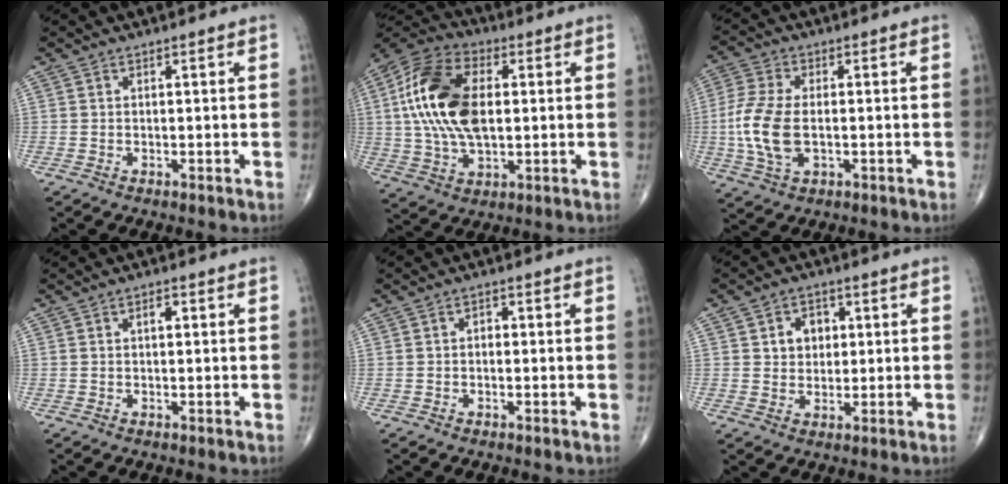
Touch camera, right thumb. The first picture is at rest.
{"total": 18.8, "force": [2.1, 10.5, 15.4], "torque": [-0.310, 0.011, 0.034]}
{"total": 10.6, "force": [-1.1, 5.8, 8.8], "torque": [-0.202, 0.003, -0.023]}
{"total": 1.6, "force": [0.4, 0.8, 1.3], "torque": [-0.019, 0.004, 0.003]}
{"total": 1.3, "force": [-0.1, 0.9, 0.9], "torque": [-0.006, 0.006, -0.007]}
{"total": 5.5, "force": [1.3, 4.4, 3.0], "torque": [-0.017, -0.002, 0.019]}